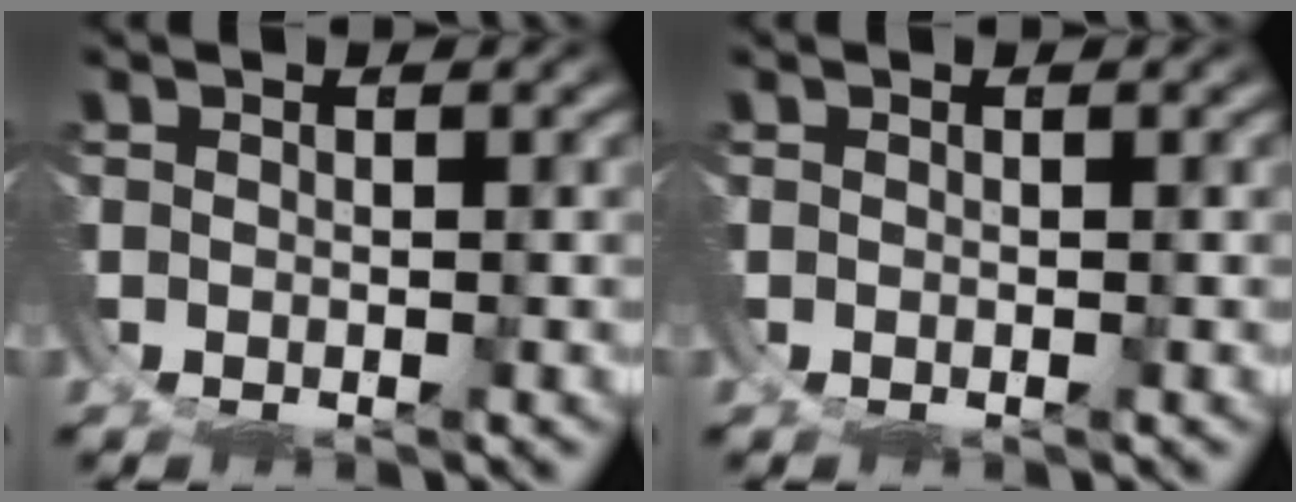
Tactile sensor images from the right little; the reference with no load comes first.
{"total": 0.0}